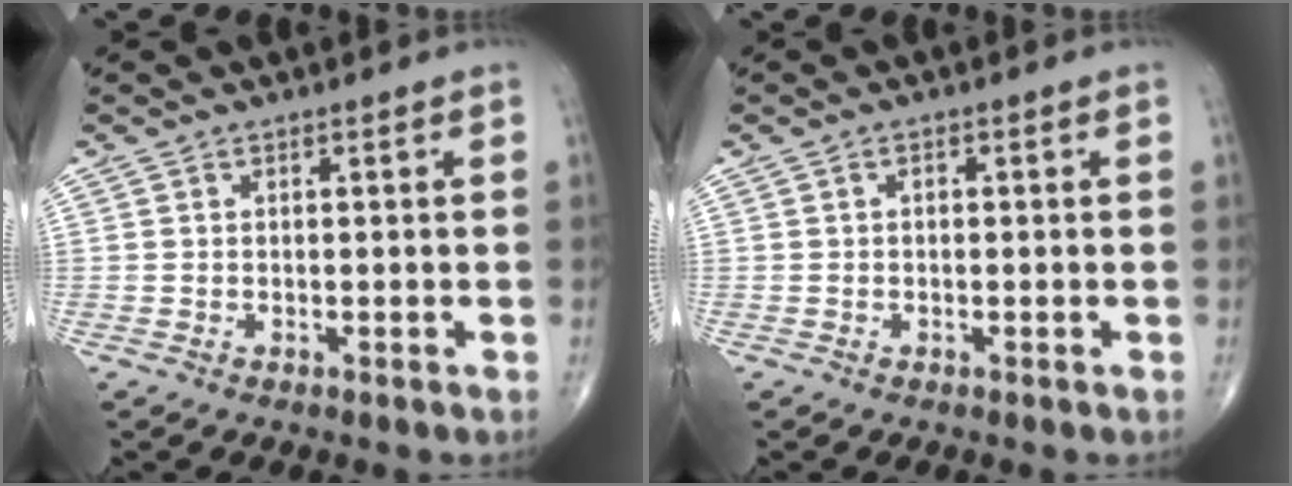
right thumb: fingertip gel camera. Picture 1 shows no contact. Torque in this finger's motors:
{"motor_torque": [-0.32, -0.33, 0.00, 0.25, 0.02]}